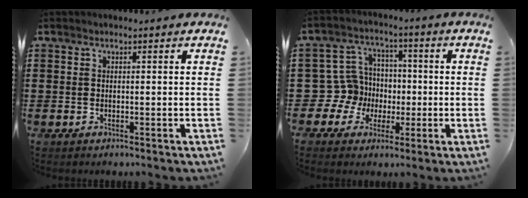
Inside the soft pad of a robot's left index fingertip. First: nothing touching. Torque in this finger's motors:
{"motor_torque": [0.05, 0.10, -0.01, -0.01]}